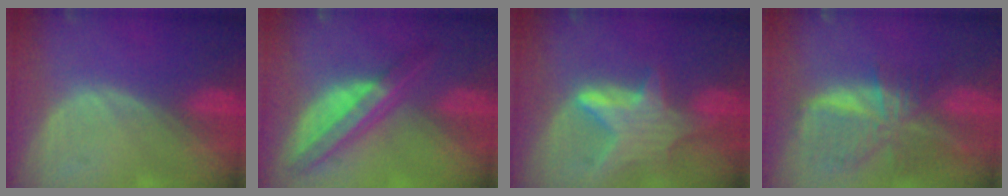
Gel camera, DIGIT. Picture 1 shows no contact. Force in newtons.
{"total": 7.8, "press": 6.6, "slide": 4.1}
{"total": 7.4, "press": 6.9, "slide": 2.6}
{"total": 9.3, "press": 8.2, "slide": 4.5}